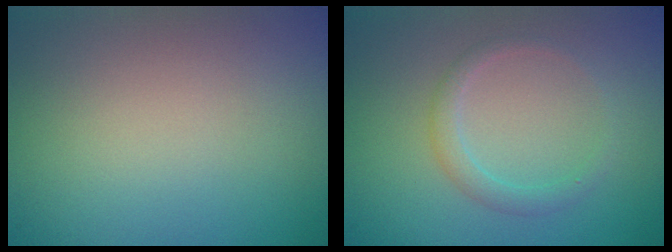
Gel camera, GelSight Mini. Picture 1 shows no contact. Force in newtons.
{"total": 1.5, "press": 1.5, "slide": 0.1}